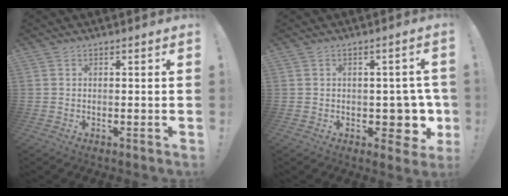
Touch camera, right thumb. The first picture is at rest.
{"total": 7.3, "force": [-0.9, 5.6, 4.6], "torque": [-0.043, 0.003, -0.005]}